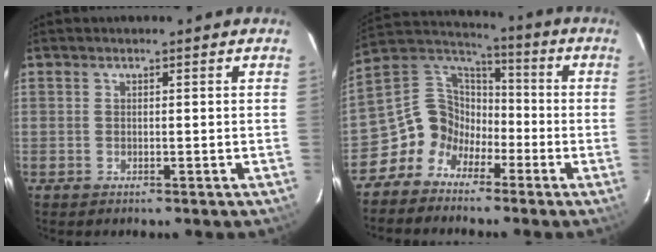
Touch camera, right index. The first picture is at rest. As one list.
[{"total": 9.7, "force": [-5.6, 7.5, 2.6], "torque": [-0.067, 0.040, -0.124]}]